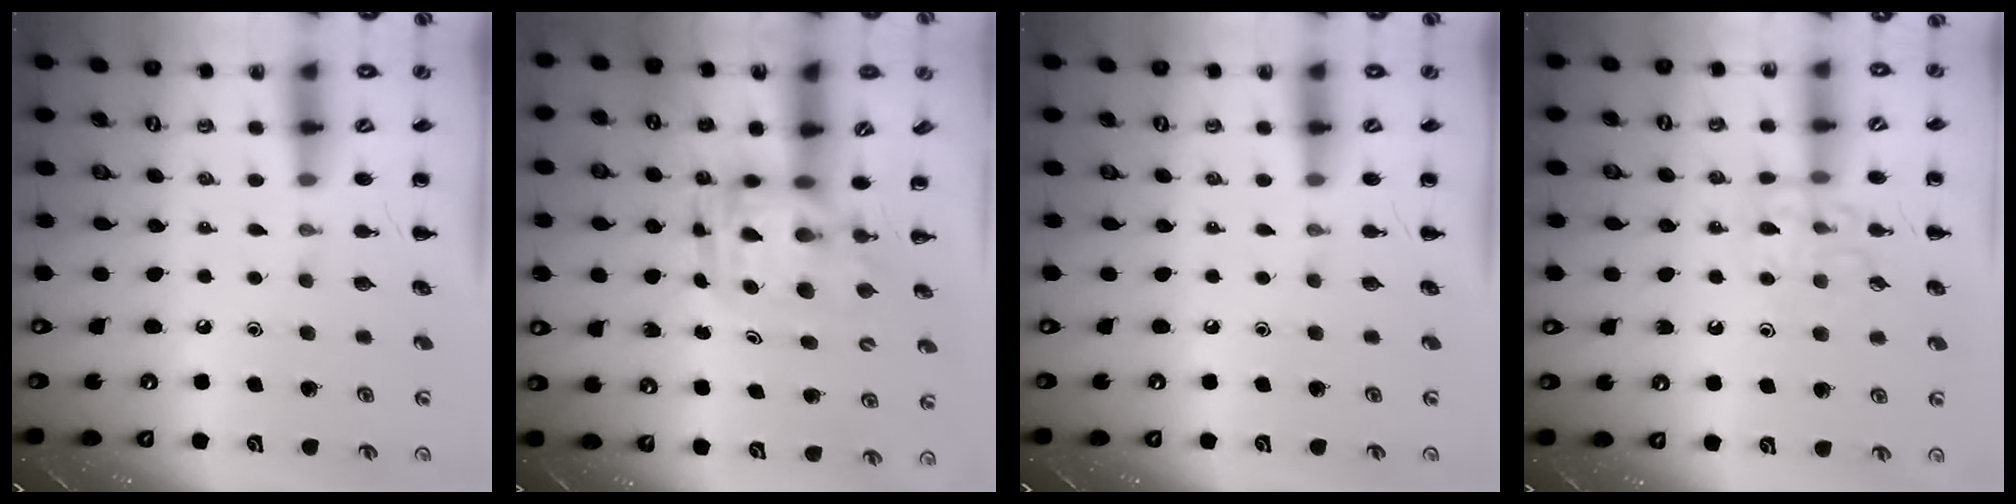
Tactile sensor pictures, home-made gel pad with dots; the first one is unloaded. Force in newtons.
{"total": 3.5, "press": 3.4, "slide": 0.7}
{"total": 0.0}
{"total": 11.2, "press": 11.2, "slide": 0.7}